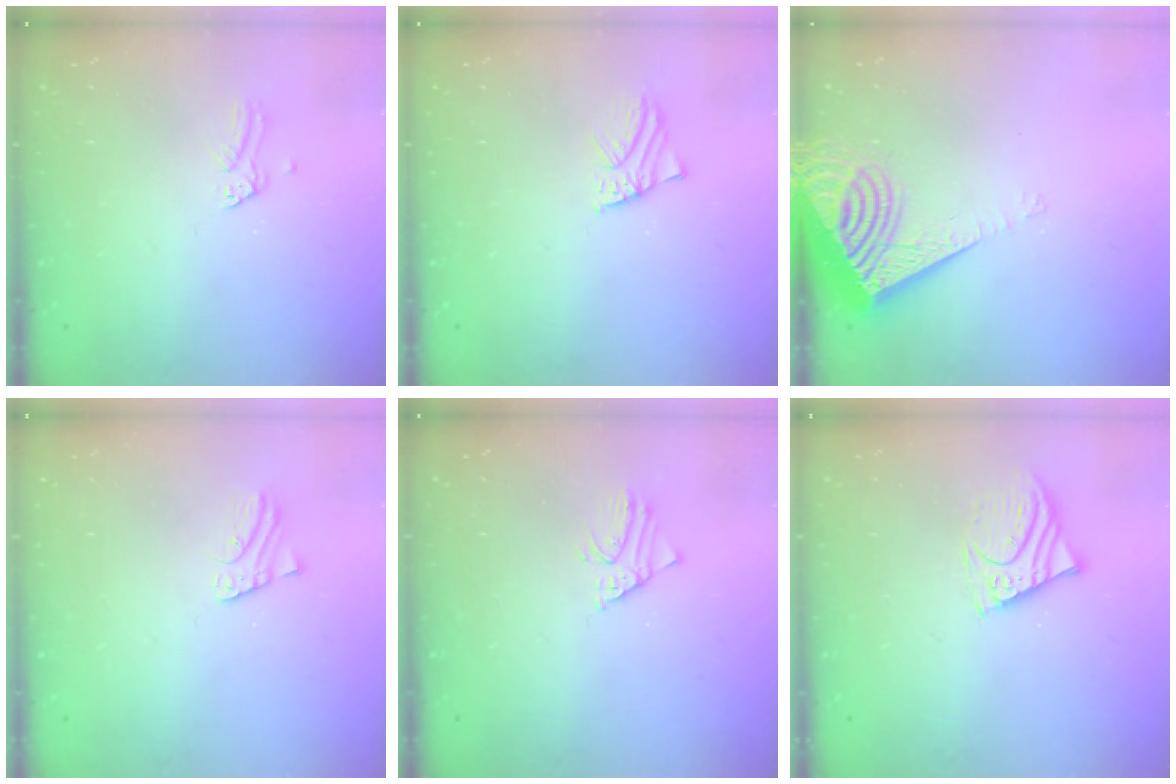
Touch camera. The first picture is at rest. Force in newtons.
{"total": 0.9, "press": 0.9, "slide": 0.0}
{"total": 16.3, "press": 16.1, "slide": 2.1}
{"total": 1.2, "press": 1.2, "slide": 0.1}
{"total": 1.9, "press": 1.9, "slide": 0.1}
{"total": 7.3, "press": 7.2, "slide": 0.8}